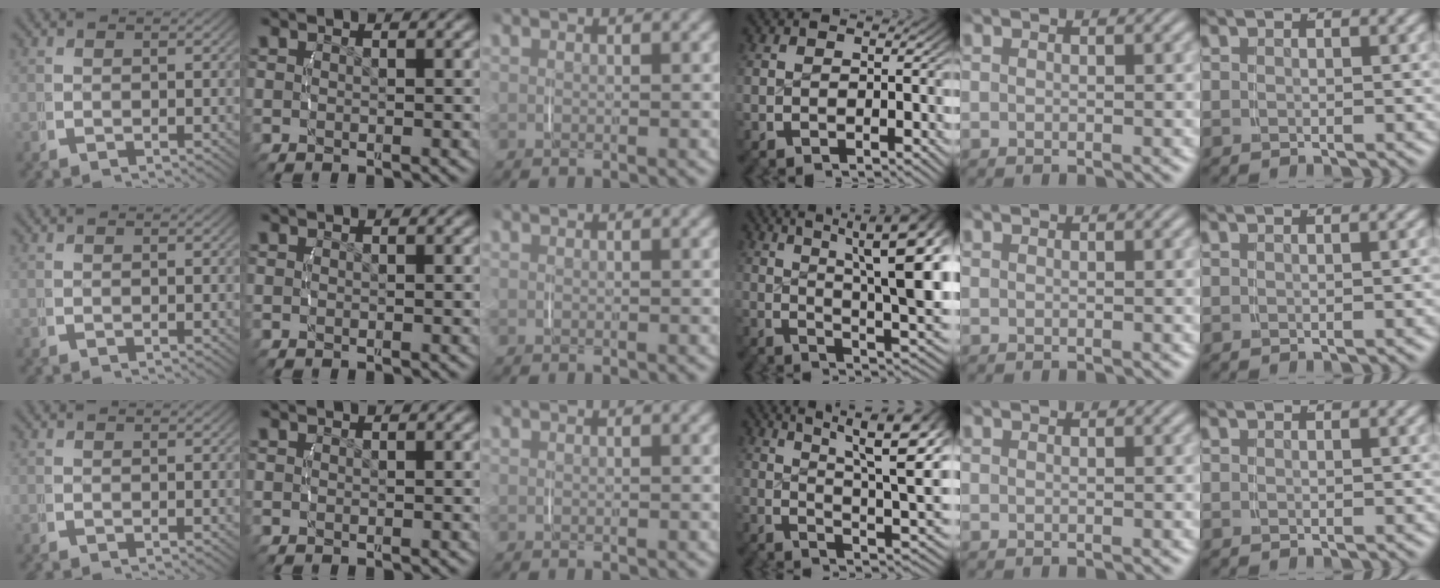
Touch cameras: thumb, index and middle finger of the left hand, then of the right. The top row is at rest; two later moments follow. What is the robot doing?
{"motion": "lift_and_place", "object": "string"}